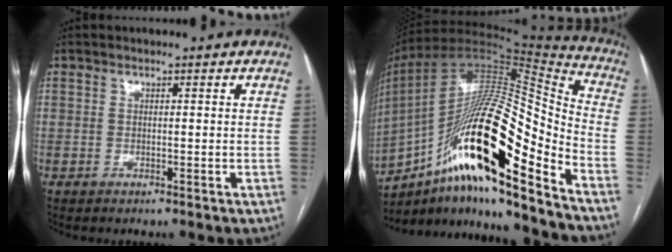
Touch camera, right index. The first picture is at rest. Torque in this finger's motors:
{"motor_torque": [1.23, -0.90, 0.81, 0.21]}